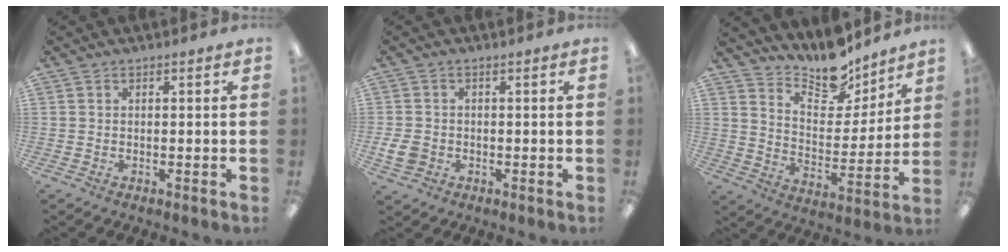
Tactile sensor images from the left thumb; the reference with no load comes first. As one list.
[{"total": 4.1, "force": [-0.6, 3.5, 2.1], "torque": [-0.041, -0.001, -0.013]}, {"total": 12.9, "force": [11.6, 4.5, 3.5], "torque": [-0.063, -0.096, 0.208]}]